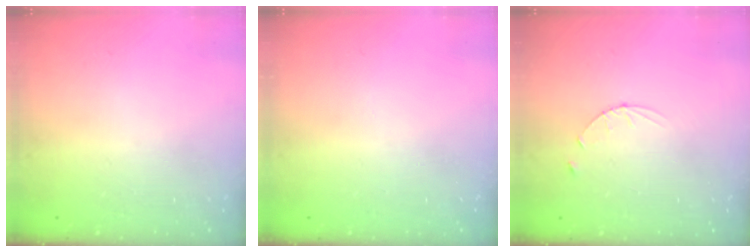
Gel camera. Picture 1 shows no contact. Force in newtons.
{"total": 0.0}
{"total": 3.0, "press": 2.9, "slide": 0.4}